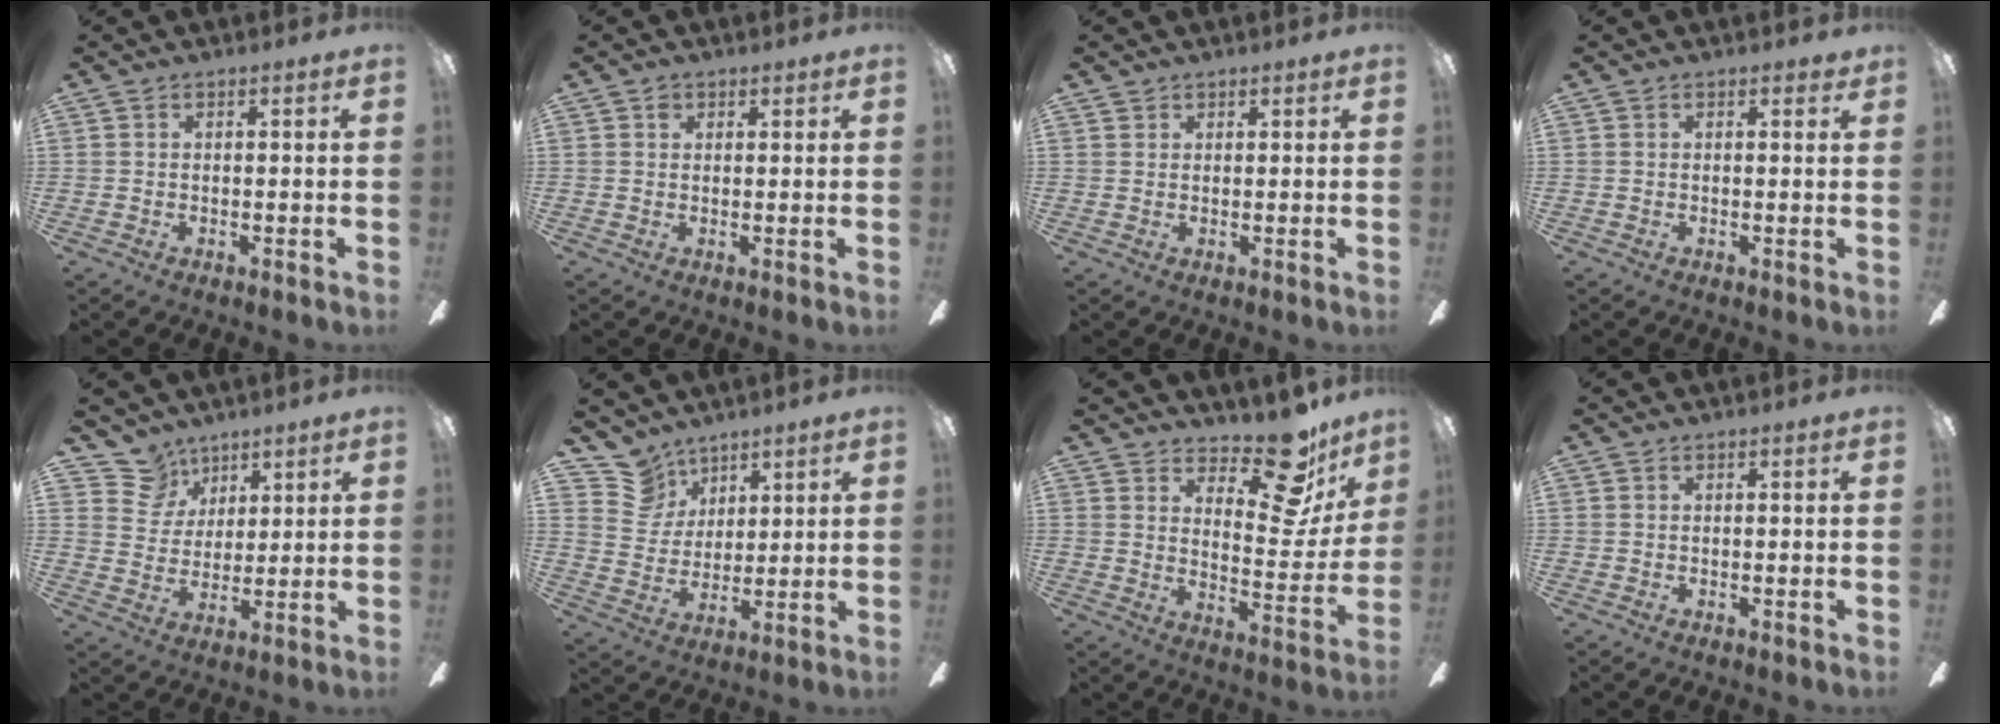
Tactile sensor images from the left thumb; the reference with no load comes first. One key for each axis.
{"total": 1.6, "fx": 0.9, "fy": 1.3, "fz": 0.4, "tx": -0.002, "ty": 0.000, "tz": 0.015}
{"total": 1.4, "fx": 1.1, "fy": 0.8, "fz": -0.2, "tx": 0.004, "ty": 0.001, "tz": 0.021}
{"total": 0.9, "fx": 0.7, "fy": 0.4, "fz": 0.4, "tx": -0.001, "ty": -0.001, "tz": 0.011}
{"total": 9.3, "fx": 6.6, "fy": 6.5, "fz": 0.3, "tx": -0.026, "ty": -0.041, "tz": 0.130}
{"total": 10.3, "fx": 7.6, "fy": 6.9, "fz": 0.8, "tx": -0.031, "ty": -0.051, "tz": 0.151}
{"total": 16.3, "fx": 11.9, "fy": 6.4, "fz": 9.0, "tx": -0.115, "ty": -0.083, "tz": 0.199}
{"total": 0.0}